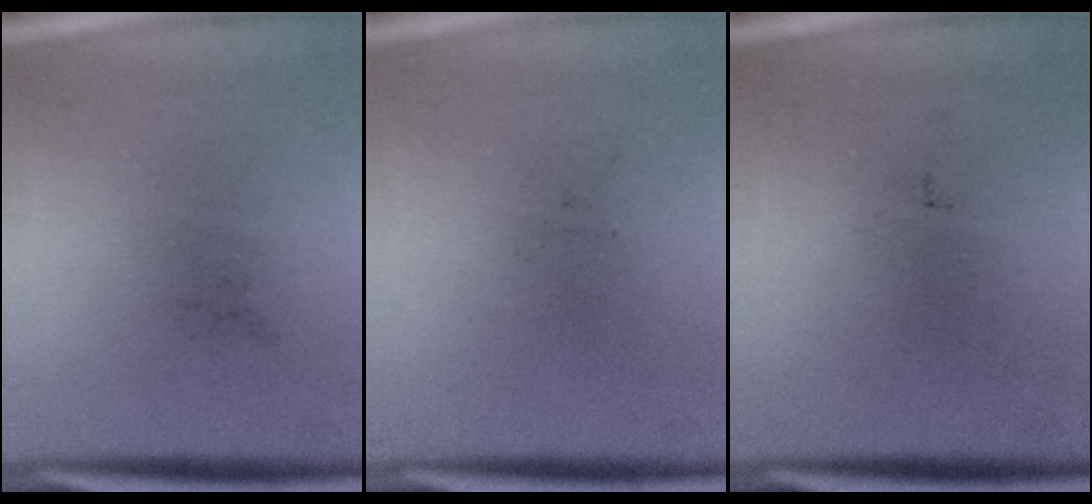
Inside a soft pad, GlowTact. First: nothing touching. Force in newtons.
{"total": 0.0}
{"total": 0.0}